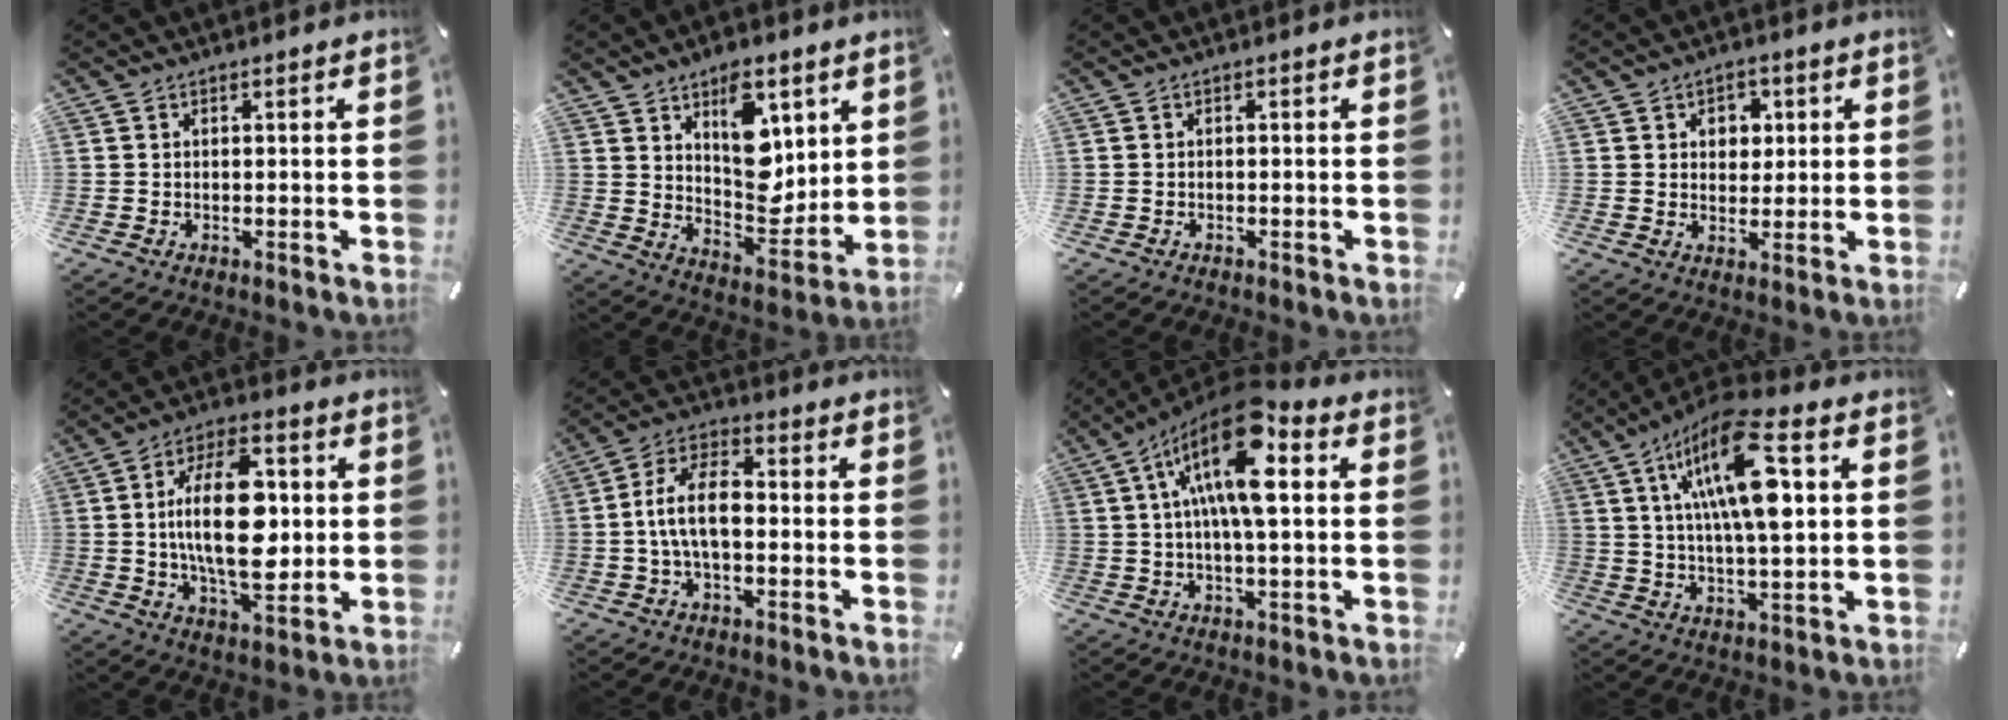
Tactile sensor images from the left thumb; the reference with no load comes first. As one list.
[{"total": 13.4, "force": [5.7, 8.7, 8.4], "torque": [-0.089, -0.044, 0.101]}, {"total": 0.7, "force": [-0.5, 0.4, 0.3], "torque": [-0.007, 0.000, -0.011]}, {"total": 4.5, "force": [1.1, 3.9, 1.9], "torque": [-0.016, -0.002, 0.010]}, {"total": 19.8, "force": [1.0, 10.2, 17.0], "torque": [-0.315, -0.004, 0.009]}, {"total": 10.4, "force": [-1.6, 5.5, 8.7], "torque": [-0.172, 0.016, -0.027]}, {"total": 16.5, "force": [4.4, 5.8, 14.7], "torque": [-0.274, -0.013, 0.066]}, {"total": 19.1, "force": [6.3, 6.5, 16.8], "torque": [-0.310, -0.011, 0.094]}]